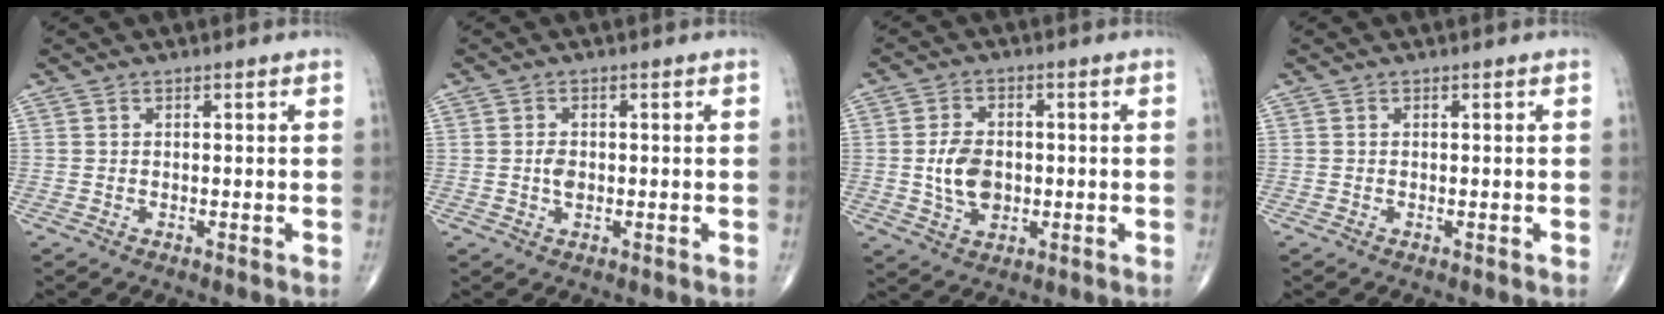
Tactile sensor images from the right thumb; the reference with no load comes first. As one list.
[{"total": 2.2, "force": [-0.2, 1.4, 1.7], "torque": [-0.029, 0.000, -0.004]}, {"total": 7.4, "force": [-0.4, 5.1, 5.4], "torque": [-0.088, -0.001, -0.004]}, {"total": 0.0}]